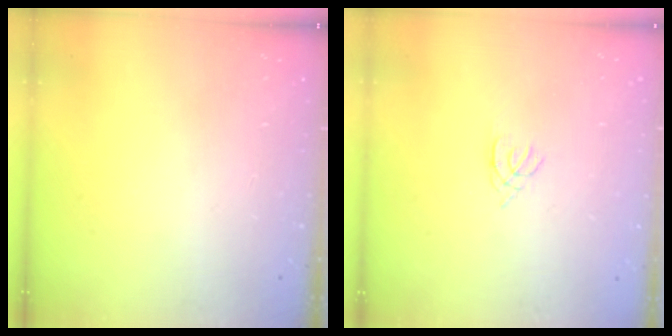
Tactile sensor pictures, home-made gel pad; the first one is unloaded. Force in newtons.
{"total": 1.1, "press": 1.0, "slide": 0.3}